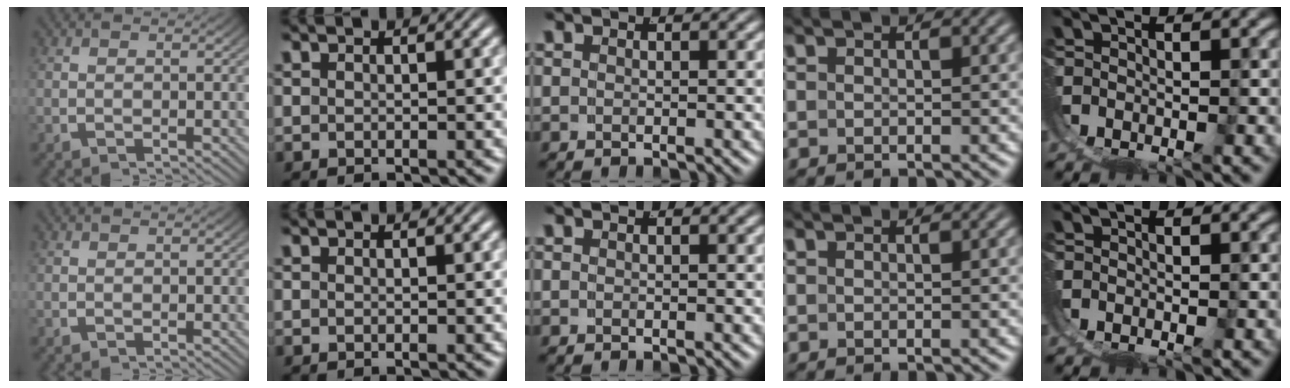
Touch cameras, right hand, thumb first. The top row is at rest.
{}